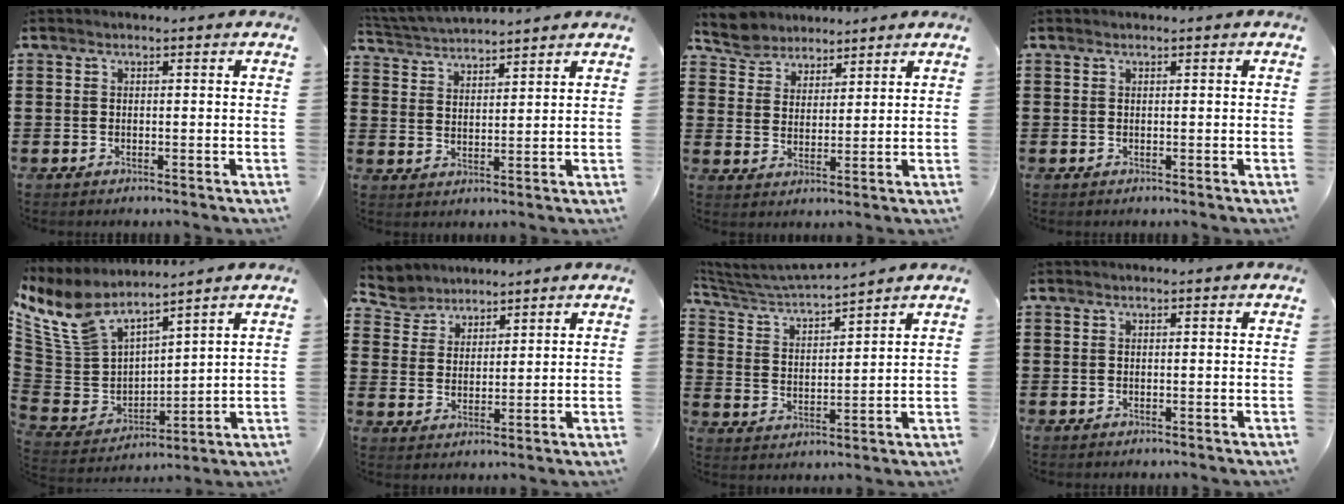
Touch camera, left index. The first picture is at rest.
{"total": 3.7, "force": [3.7, 0.1, 0.0], "torque": [-0.016, -0.017, 0.066]}
{"total": 5.0, "force": [4.6, 1.8, -0.2], "torque": [-0.021, -0.012, 0.086]}
{"total": 0.0}
{"total": 9.3, "force": [7.3, 4.4, 3.8], "torque": [-0.124, -0.050, 0.134]}
{"total": 4.9, "force": [4.5, 2.0, -0.1], "torque": [-0.022, -0.011, 0.084]}
{"total": 4.3, "force": [4.1, 0.3, 1.0], "torque": [-0.044, -0.031, 0.065]}
{"total": 0.0}